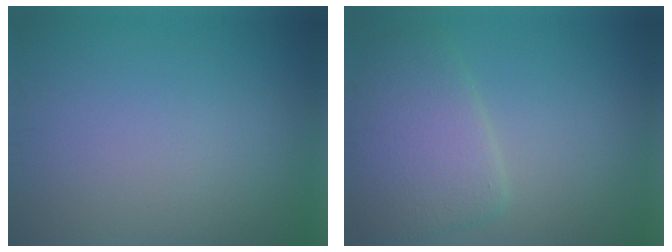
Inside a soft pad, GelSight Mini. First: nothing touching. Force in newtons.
{"total": 5.1, "press": 5.0, "slide": 0.5}